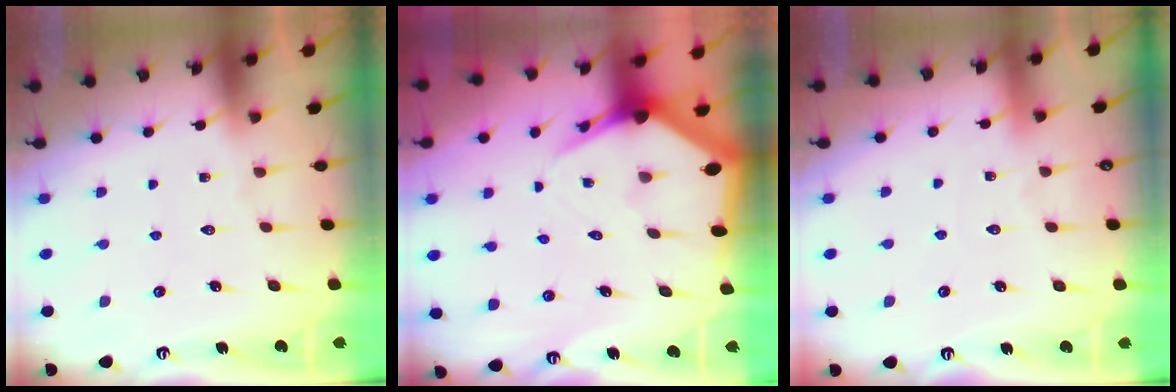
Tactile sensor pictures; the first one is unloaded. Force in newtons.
{"total": 5.3, "press": 5.3, "slide": 0.7}
{"total": 1.5, "press": 1.5, "slide": 0.2}